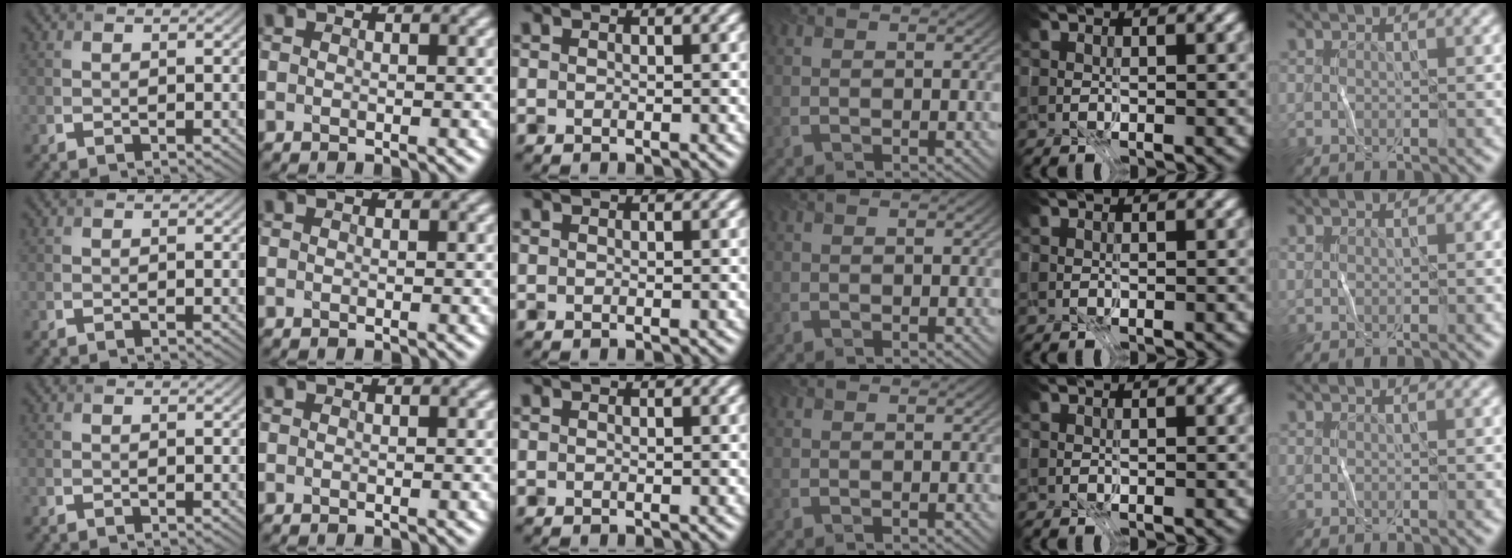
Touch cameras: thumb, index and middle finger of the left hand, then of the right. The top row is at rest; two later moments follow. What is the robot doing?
{"motion": "fold", "object": "coffee filter"}